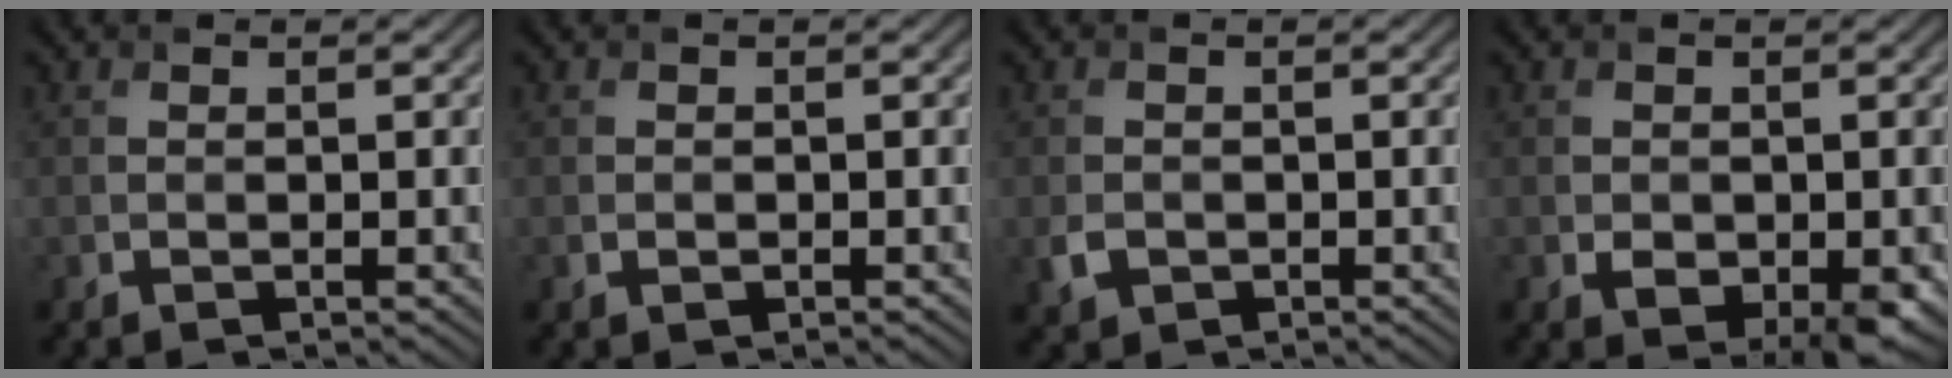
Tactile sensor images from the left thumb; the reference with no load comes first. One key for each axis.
{"total": 0.7, "fx": -0.2, "fy": 0.5, "fz": 0.3, "tx": -0.006, "ty": -0.006, "tz": -0.004}
{"total": 2.0, "fx": -0.6, "fy": 1.6, "fz": 1.0, "tx": -0.025, "ty": -0.010, "tz": -0.015}
{"total": 4.0, "fx": -1.3, "fy": 2.6, "fz": 2.8, "tx": -0.049, "ty": -0.019, "tz": -0.015}